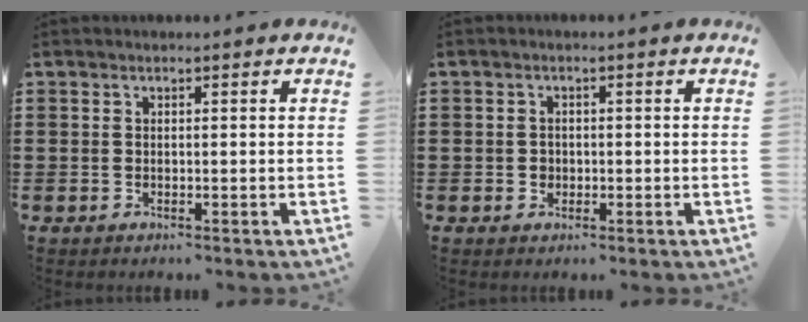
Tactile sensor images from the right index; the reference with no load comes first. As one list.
[{"total": 1.3, "force": [-0.2, 1.2, 0.4], "torque": [-0.009, 0.004, -0.005]}]